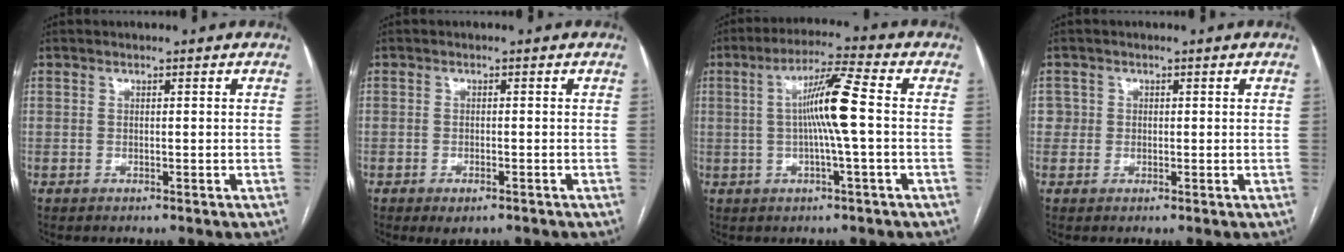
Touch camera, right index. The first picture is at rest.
{"total": 2.4, "force": [-1.5, 1.0, 1.5], "torque": [-0.020, -0.001, -0.015]}
{"total": 8.6, "force": [0.2, -0.5, 8.6], "torque": [-0.156, 0.011, -0.003]}
{"total": 2.0, "force": [0.3, 1.9, 0.0], "torque": [0.016, 0.007, 0.000]}